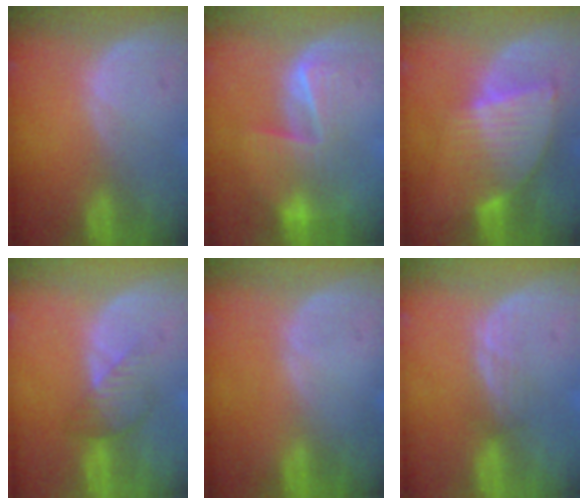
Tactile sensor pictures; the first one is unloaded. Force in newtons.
{"total": 6.7, "press": 6.3, "slide": 2.3}
{"total": 7.3, "press": 6.8, "slide": 2.8}
{"total": 3.3, "press": 3.3, "slide": 0.2}
{"total": 0.0}
{"total": 2.2, "press": 2.1, "slide": 0.2}